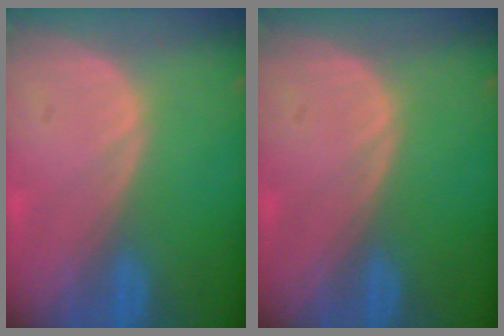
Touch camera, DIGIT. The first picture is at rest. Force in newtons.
{"total": 0.0}